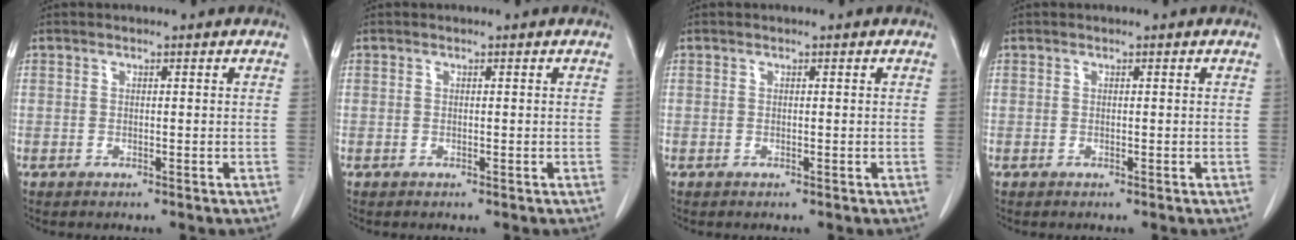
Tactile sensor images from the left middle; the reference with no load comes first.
{"total": 0.0}
{"total": 0.0}
{"total": 0.0}